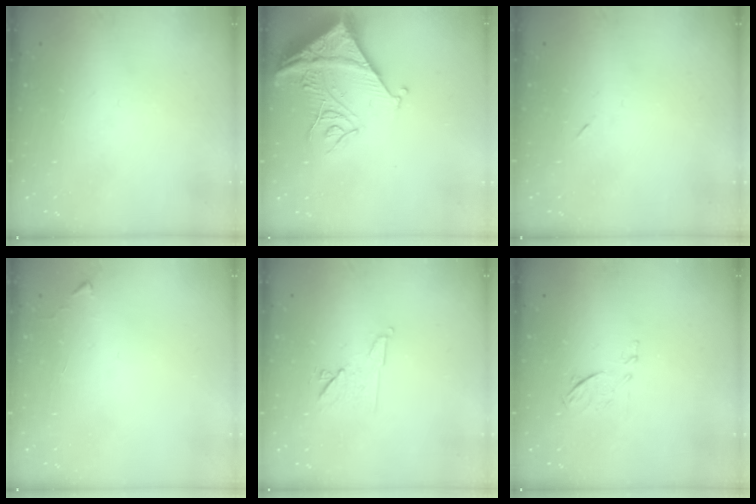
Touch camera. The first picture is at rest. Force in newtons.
{"total": 16.8, "press": 16.6, "slide": 2.1}
{"total": 2.6, "press": 2.3, "slide": 1.2}
{"total": 2.7, "press": 2.6, "slide": 0.4}
{"total": 7.5, "press": 7.4, "slide": 1.3}
{"total": 4.8, "press": 4.7, "slide": 0.9}